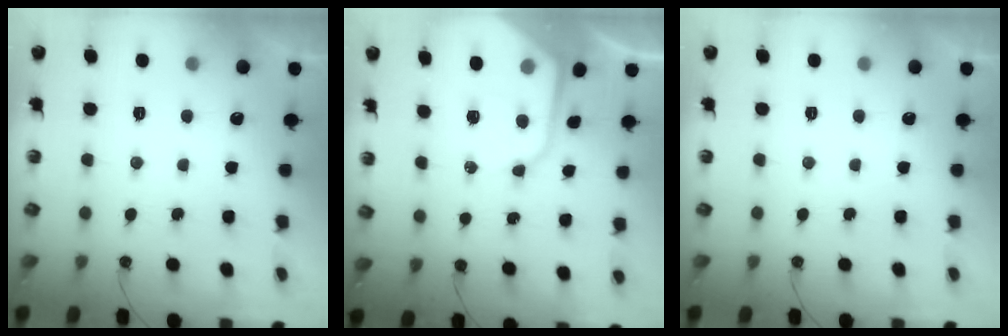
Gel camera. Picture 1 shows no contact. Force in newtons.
{"total": 11.6, "press": 11.6, "slide": 1.0}
{"total": 0.0}